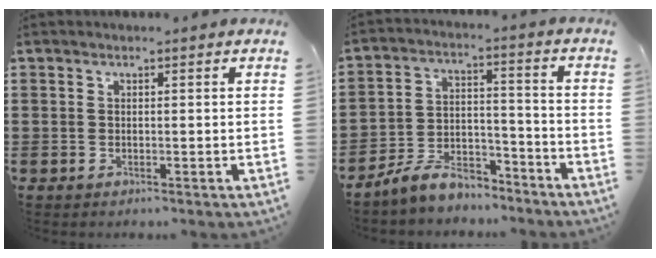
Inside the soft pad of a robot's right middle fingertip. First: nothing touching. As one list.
[{"total": 7.7, "force": [-6.7, 2.6, 2.7], "torque": [-0.058, 0.016, -0.130]}]